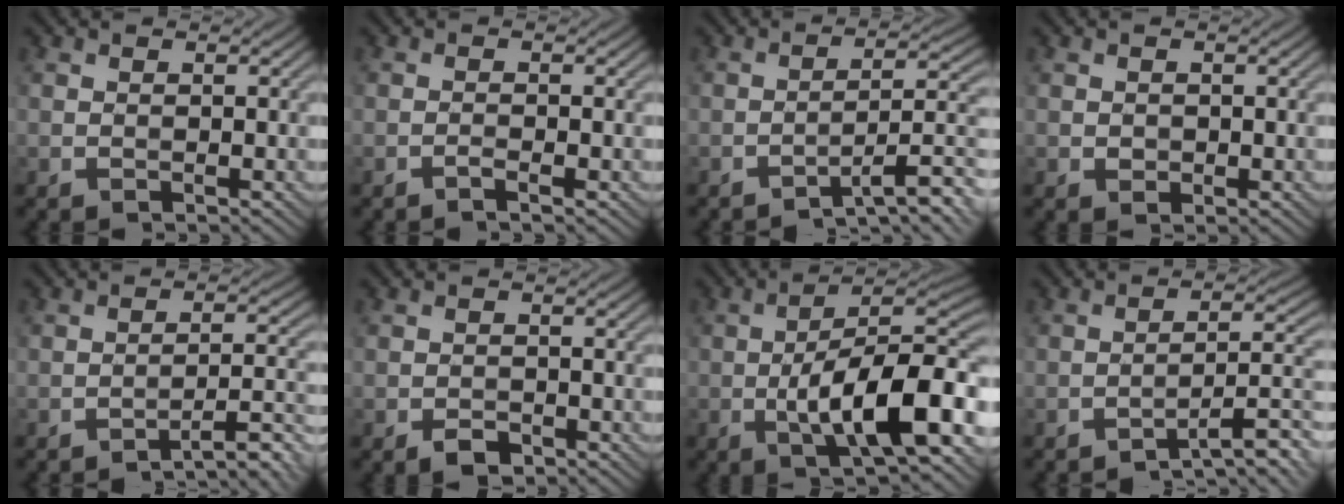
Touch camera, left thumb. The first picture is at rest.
{"total": 1.0, "force": [-0.7, 0.0, 0.7], "torque": [-0.013, 0.003, -0.015]}
{"total": 8.6, "force": [-5.9, 1.6, 6.0], "torque": [-0.086, 0.018, -0.093]}
{"total": 0.9, "force": [0.0, 0.9, 0.4], "torque": [-0.009, -0.005, 0.001]}
{"total": 5.8, "force": [-4.5, 0.8, 3.6], "torque": [-0.049, 0.023, -0.069]}
{"total": 2.0, "force": [-1.3, 1.1, 1.0], "torque": [-0.015, -0.002, -0.025]}
{"total": 15.9, "force": [-4.6, 6.0, 14.0], "torque": [-0.210, -0.004, -0.079]}
{"total": 7.8, "force": [-5.6, 1.4, 5.3], "torque": [-0.072, 0.019, -0.086]}